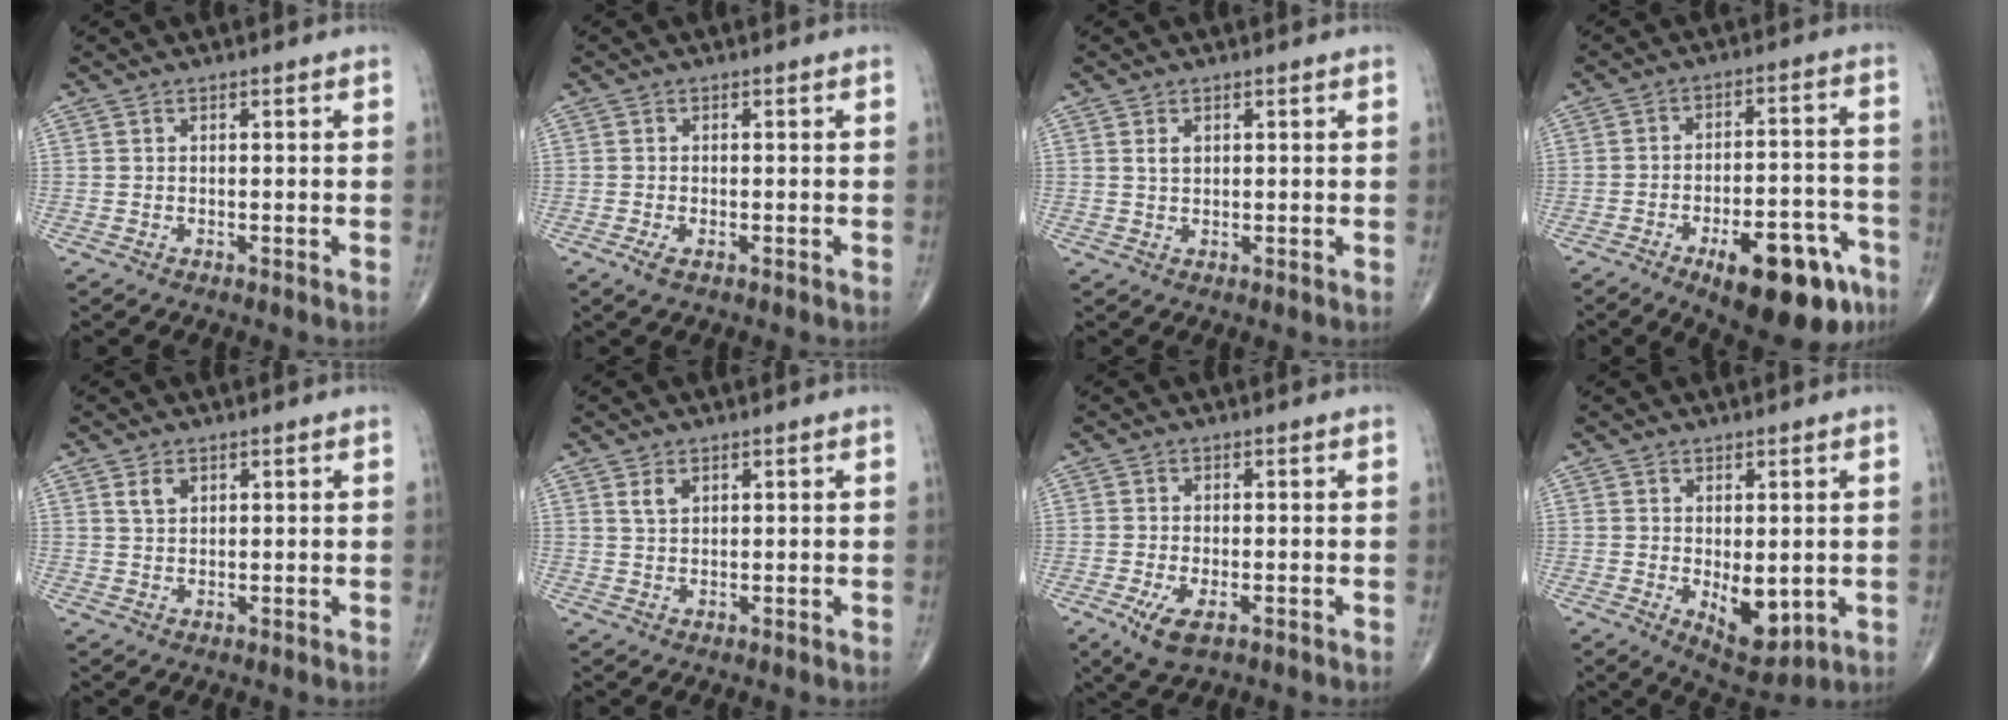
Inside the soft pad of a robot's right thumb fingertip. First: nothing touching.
{"total": 1.9, "force": [-0.9, 0.8, 1.5], "torque": [-0.036, -0.003, -0.018]}
{"total": 1.7, "force": [0.6, 1.1, 1.1], "torque": [-0.018, -0.001, 0.013]}
{"total": 18.0, "force": [-9.9, 6.9, 13.4], "torque": [-0.141, 0.063, -0.132]}
{"total": 2.4, "force": [1.2, 1.5, 1.4], "torque": [-0.022, -0.002, 0.025]}
{"total": 2.1, "force": [1.0, 1.2, 1.3], "torque": [-0.024, 0.000, 0.022]}
{"total": 5.3, "force": [-2.2, 2.3, 4.3], "torque": [-0.086, -0.007, -0.033]}
{"total": 7.8, "force": [-1.0, 3.9, 6.6], "torque": [-0.077, -0.015, 0.002]}